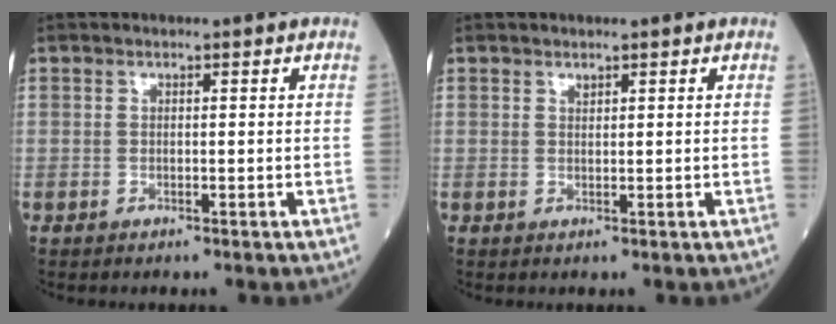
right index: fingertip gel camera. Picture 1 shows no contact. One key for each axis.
{"total": 0.6, "fx": 0.5, "fy": 0.2, "fz": 0.2, "tx": -0.006, "ty": -0.004, "tz": 0.009}